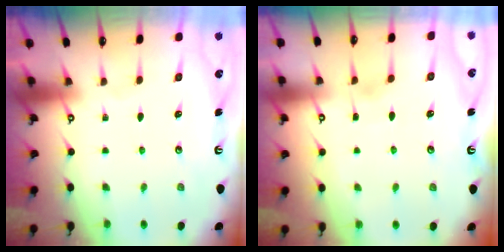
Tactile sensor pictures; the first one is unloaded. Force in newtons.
{"total": 2.8, "press": 2.8, "slide": 0.4}